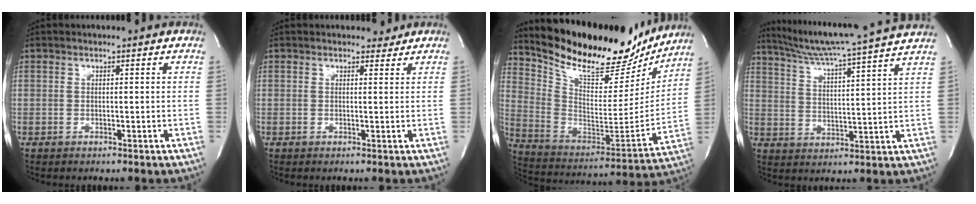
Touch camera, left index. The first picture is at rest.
{"total": 1.7, "force": [1.5, 0.8, 0.0], "torque": [0.001, -0.001, 0.016]}
{"total": 23.4, "force": [20.6, 6.5, 9.2], "torque": [-0.166, -0.028, 0.316]}
{"total": 17.0, "force": [15.1, -2.1, 7.5], "torque": [-0.132, -0.018, 0.216]}